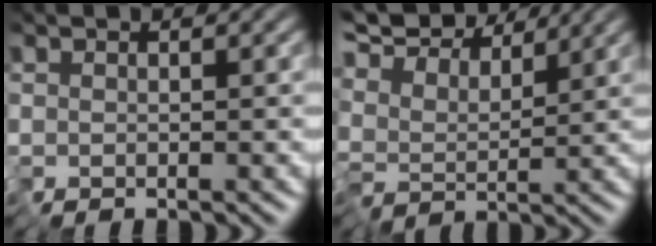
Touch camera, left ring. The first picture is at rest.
{"total": 7.7, "force": [6.4, 2.6, 3.3], "torque": [-0.095, 0.025, 0.100]}